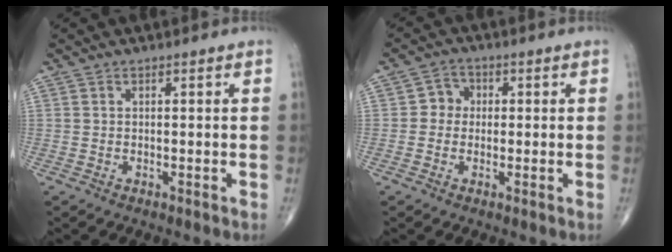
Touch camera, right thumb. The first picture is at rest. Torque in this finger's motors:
{"motor_torque": [-0.07, 0.04, 0.05, 0.04, 0.00]}